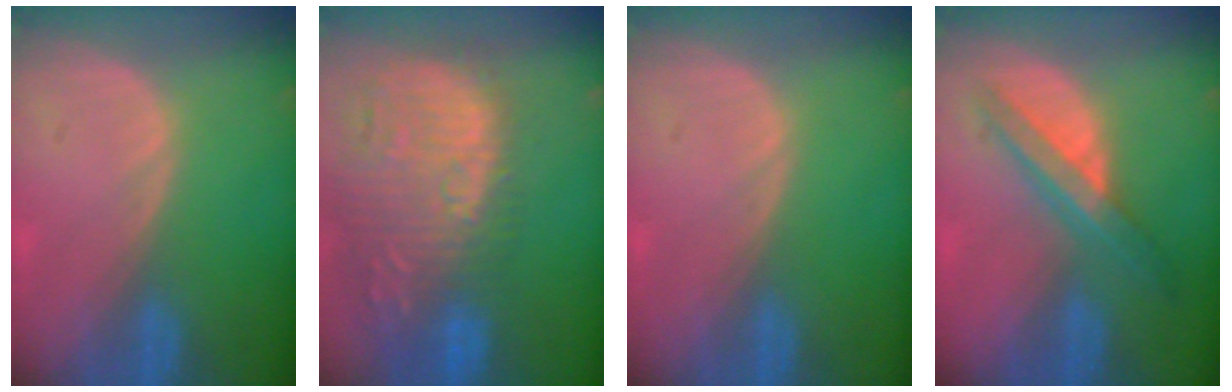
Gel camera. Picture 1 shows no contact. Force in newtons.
{"total": 15.5, "press": 13.1, "slide": 8.3}
{"total": 0.0}
{"total": 7.2, "press": 6.1, "slide": 3.8}